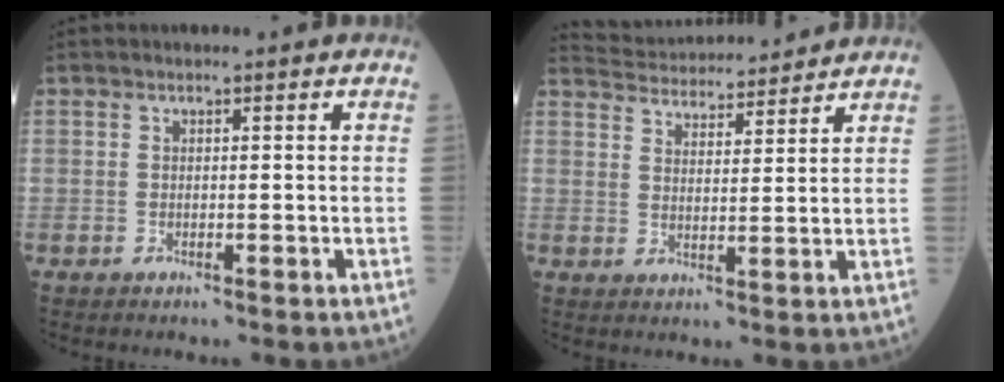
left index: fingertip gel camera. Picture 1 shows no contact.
{"total": 11.4, "force": [11.2, 1.3, 1.9], "torque": [-0.038, 0.024, 0.166]}